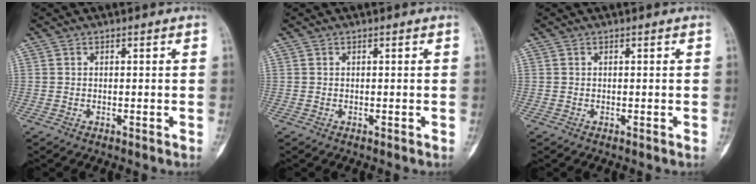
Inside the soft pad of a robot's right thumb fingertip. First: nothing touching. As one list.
[{"total": 0.0}, {"total": 0.0}]